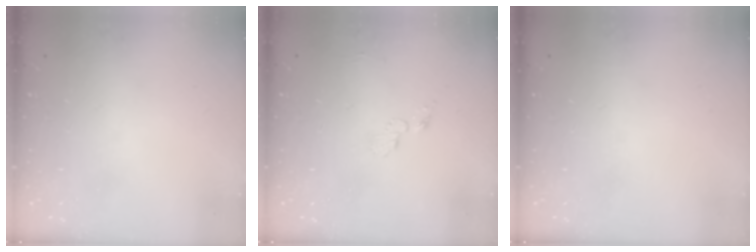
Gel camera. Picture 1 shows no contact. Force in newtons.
{"total": 3.7, "press": 3.7, "slide": 0.3}
{"total": 0.0}